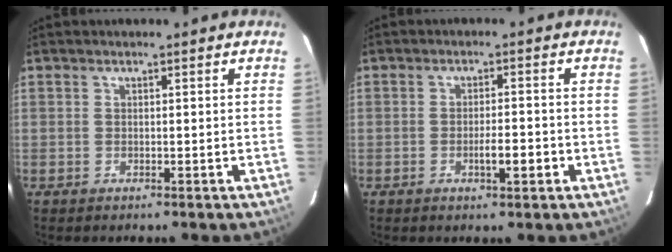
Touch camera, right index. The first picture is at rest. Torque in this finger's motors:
{"motor_torque": [0.23, -0.19, 0.10, 0.03]}